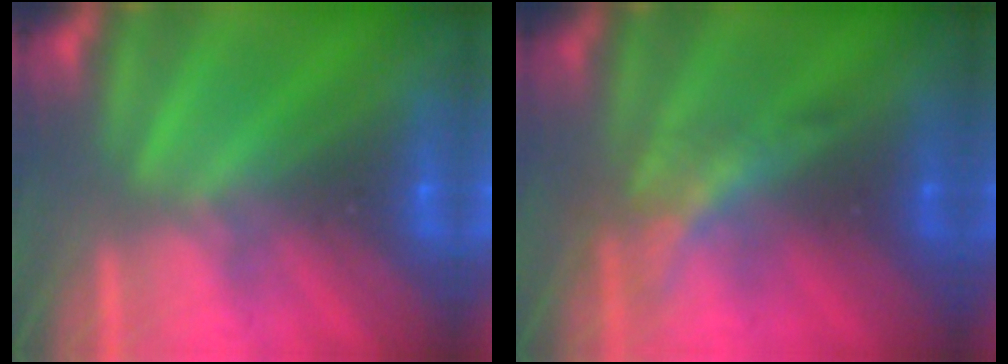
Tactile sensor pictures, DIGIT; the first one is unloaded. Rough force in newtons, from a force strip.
{"total": 2.1}